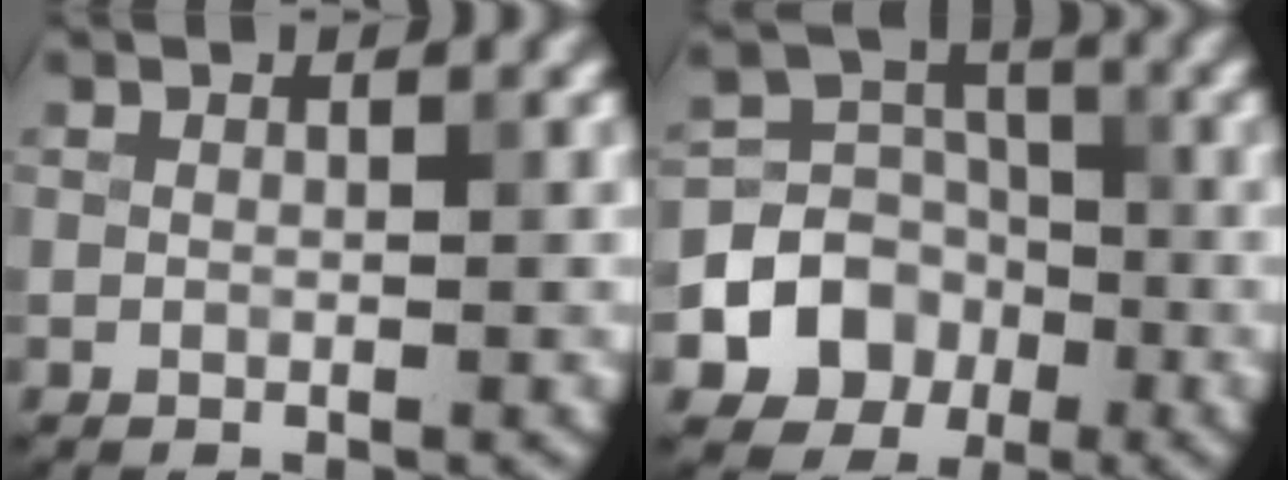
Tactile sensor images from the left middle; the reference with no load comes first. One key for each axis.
{"total": 7.0, "fx": -2.7, "fy": 6.0, "fz": 2.3, "tx": -0.018, "ty": 0.004, "tz": -0.076}